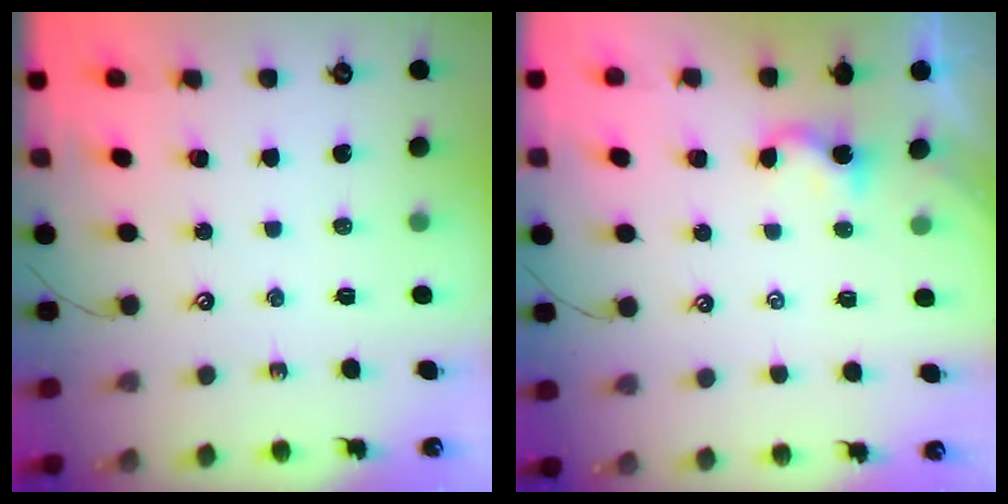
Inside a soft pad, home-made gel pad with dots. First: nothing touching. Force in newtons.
{"total": 3.8, "press": 3.8, "slide": 0.2}